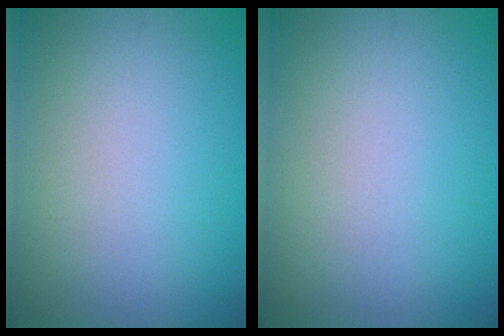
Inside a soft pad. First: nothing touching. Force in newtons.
{"total": 0.0}